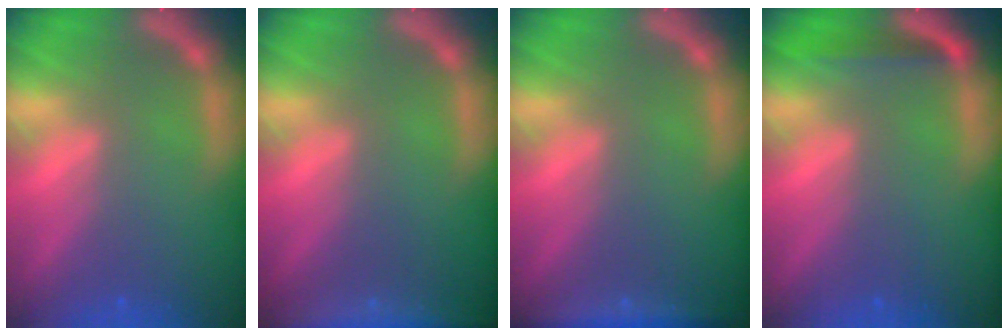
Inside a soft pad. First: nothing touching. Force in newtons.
{"total": 6.9}
{"total": 3.5}
{"total": 2.5}